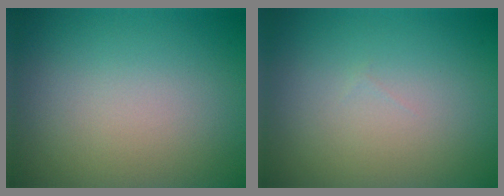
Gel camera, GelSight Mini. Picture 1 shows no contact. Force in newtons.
{"total": 0.0}